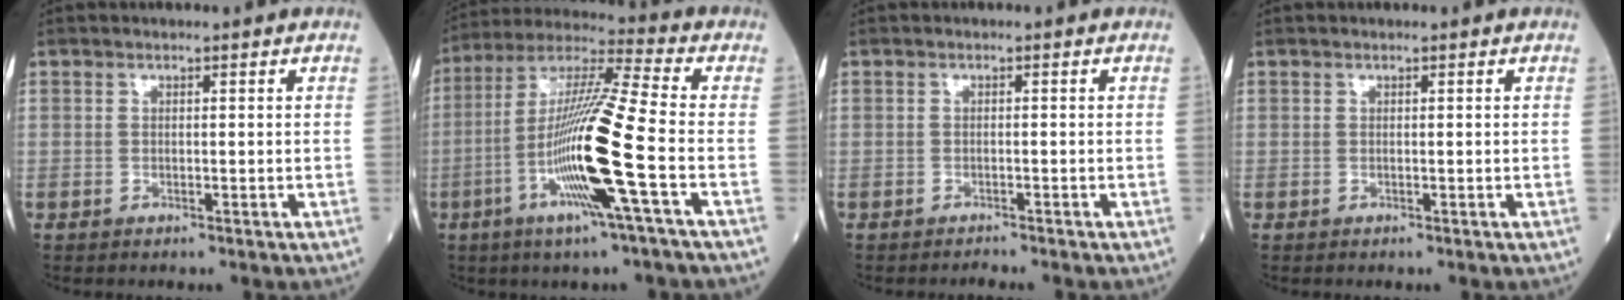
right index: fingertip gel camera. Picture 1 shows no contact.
{"total": 16.1, "force": [-4.7, -0.9, 15.4], "torque": [-0.299, -0.011, -0.100]}
{"total": 1.2, "force": [-1.2, -0.3, 0.1], "torque": [-0.001, -0.001, -0.018]}
{"total": 0.0}